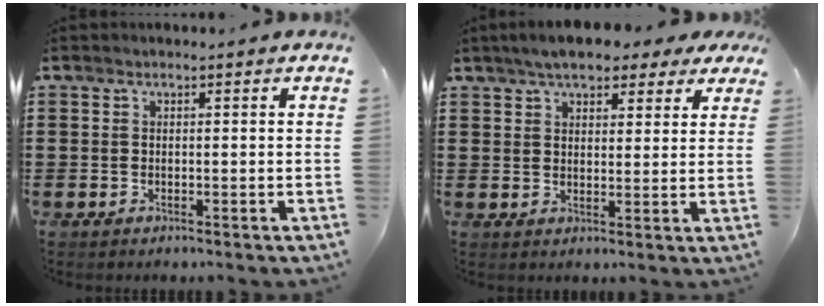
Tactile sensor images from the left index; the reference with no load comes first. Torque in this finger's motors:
{"motor_torque": [1.25, 0.89, 1.05, 0.15]}